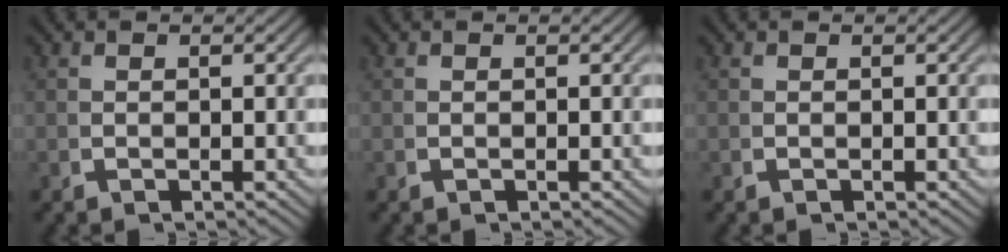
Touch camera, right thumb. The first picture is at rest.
{"total": 0.0}
{"total": 0.0}